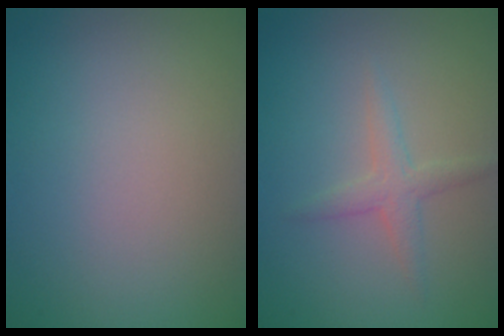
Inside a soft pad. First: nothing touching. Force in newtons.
{"total": 1.8, "press": 1.8, "slide": 0.0}